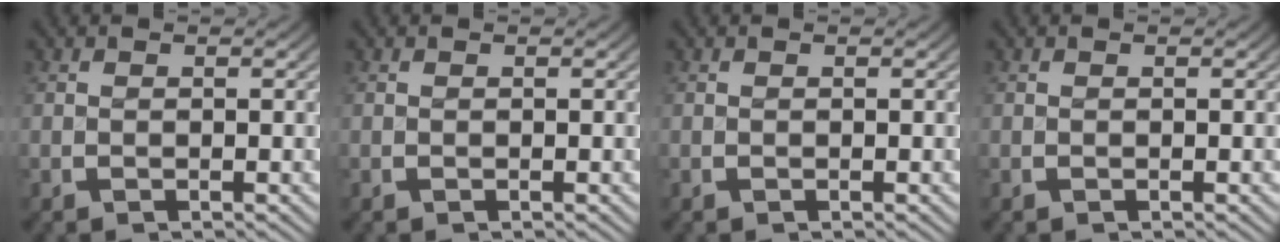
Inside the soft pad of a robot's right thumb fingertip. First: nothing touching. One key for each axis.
{"total": 0.0}
{"total": 0.0}
{"total": 0.0}